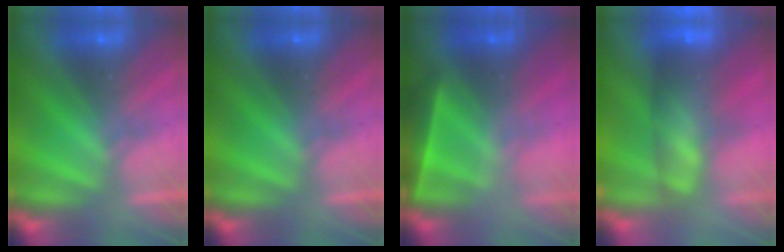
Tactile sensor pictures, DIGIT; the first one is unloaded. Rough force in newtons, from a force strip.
{"total": 0.0}
{"total": 4.3}
{"total": 7.6}